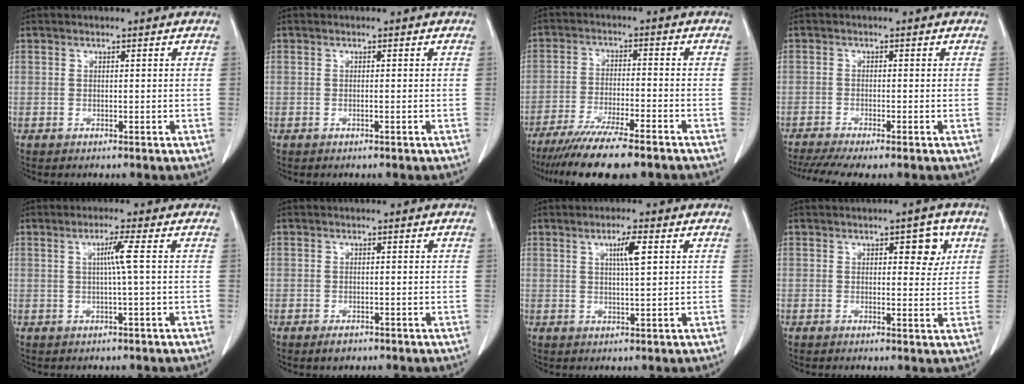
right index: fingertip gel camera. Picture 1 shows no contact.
{"total": 0.0}
{"total": 13.8, "force": [-11.1, 1.3, 8.1], "torque": [-0.136, -0.033, -0.178]}
{"total": 6.6, "force": [-5.0, 0.3, 4.2], "torque": [-0.069, -0.008, -0.083]}
{"total": 3.2, "force": [0.4, -0.9, 3.0], "torque": [-0.056, 0.001, 0.008]}
{"total": 1.7, "force": [-1.2, 0.9, 0.9], "torque": [-0.016, 0.000, -0.012]}
{"total": 3.9, "force": [1.4, 0.2, 3.7], "torque": [-0.061, 0.000, 0.023]}
{"total": 4.4, "force": [1.7, 1.9, 3.5], "torque": [-0.039, 0.003, 0.020]}